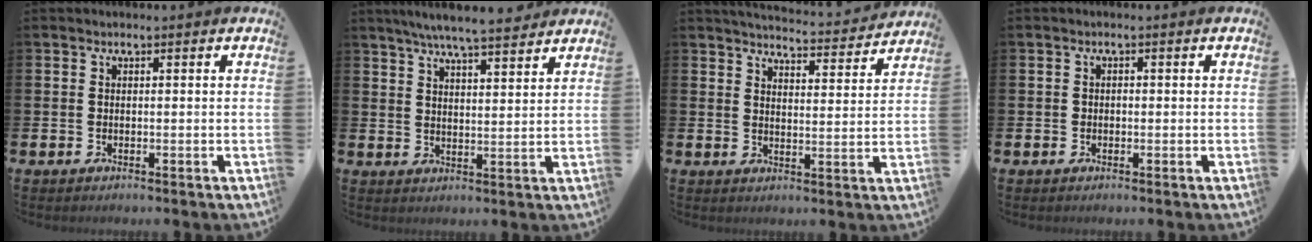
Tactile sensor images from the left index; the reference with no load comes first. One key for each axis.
{"total": 6.6, "fx": 6.2, "fy": 0.2, "fz": 2.1, "tx": -0.056, "ty": -0.027, "tz": 0.110}
{"total": 4.6, "fx": 4.6, "fy": 0.1, "fz": 0.4, "tx": -0.021, "ty": -0.037, "tz": 0.078}
{"total": 0.7, "fx": -0.2, "fy": 0.6, "fz": 0.2, "tx": -0.005, "ty": 0.005, "tz": -0.006}